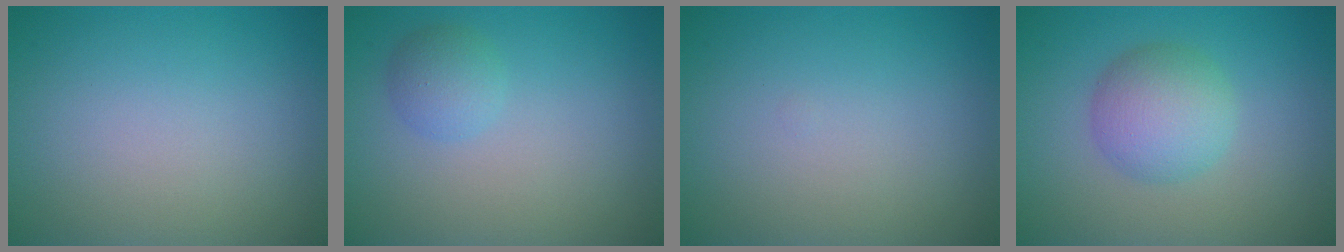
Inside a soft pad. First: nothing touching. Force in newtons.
{"total": 1.9, "press": 1.9, "slide": 0.1}
{"total": 0.0}
{"total": 4.2, "press": 4.2, "slide": 0.1}